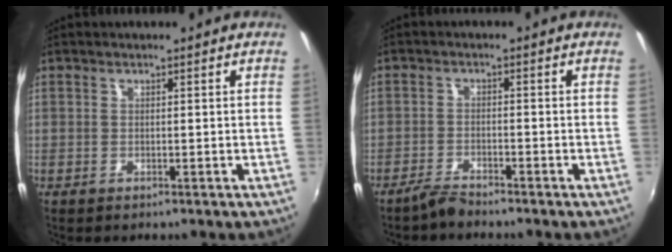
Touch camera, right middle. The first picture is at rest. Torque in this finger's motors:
{"motor_torque": [-0.08, -0.08, 0.01, 0.00]}